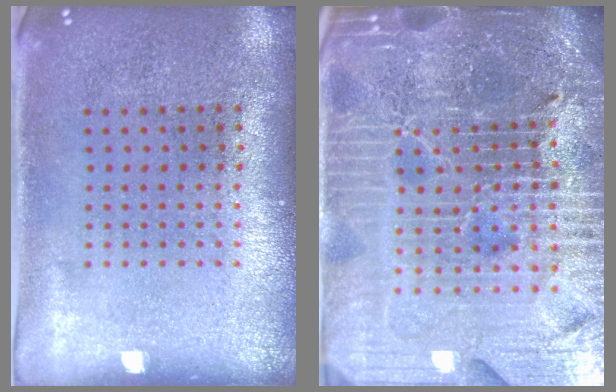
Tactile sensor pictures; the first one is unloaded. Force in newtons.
{"total": 7.2, "press": 6.2, "slide": 3.7}